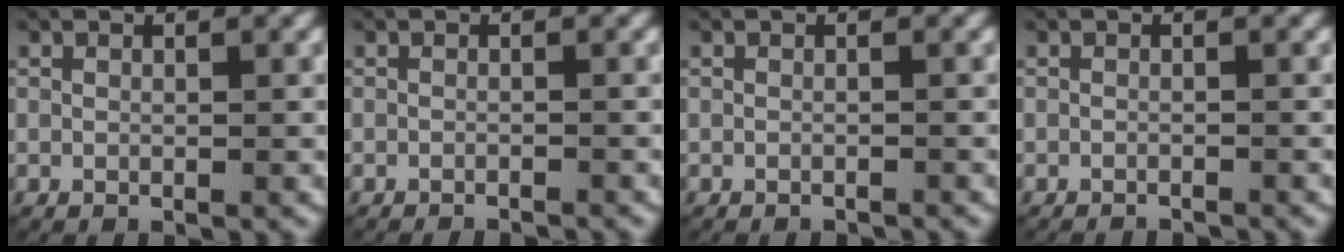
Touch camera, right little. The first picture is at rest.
{"total": 1.9, "force": [-1.9, 0.2, 0.2], "torque": [-0.005, -0.007, -0.027]}
{"total": 0.8, "force": [-0.8, 0.0, 0.0], "torque": [-0.003, -0.004, -0.010]}
{"total": 1.6, "force": [-1.6, 0.1, 0.1], "torque": [-0.006, -0.008, -0.022]}